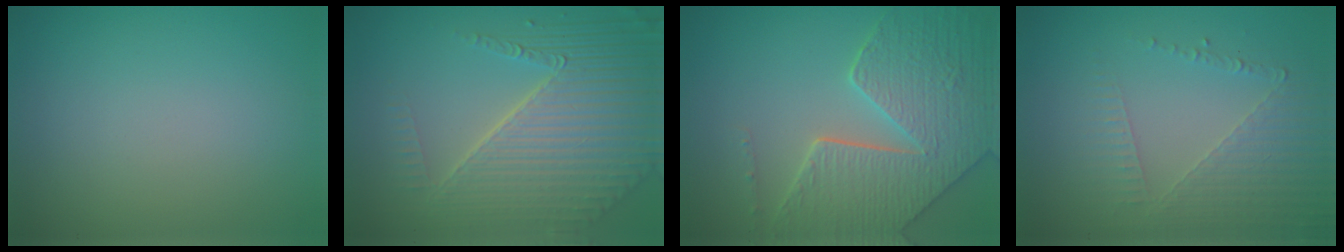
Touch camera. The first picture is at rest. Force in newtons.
{"total": 8.6, "press": 5.7, "slide": 6.4}
{"total": 8.0, "press": 6.1, "slide": 5.3}
{"total": 5.2, "press": 3.1, "slide": 4.2}